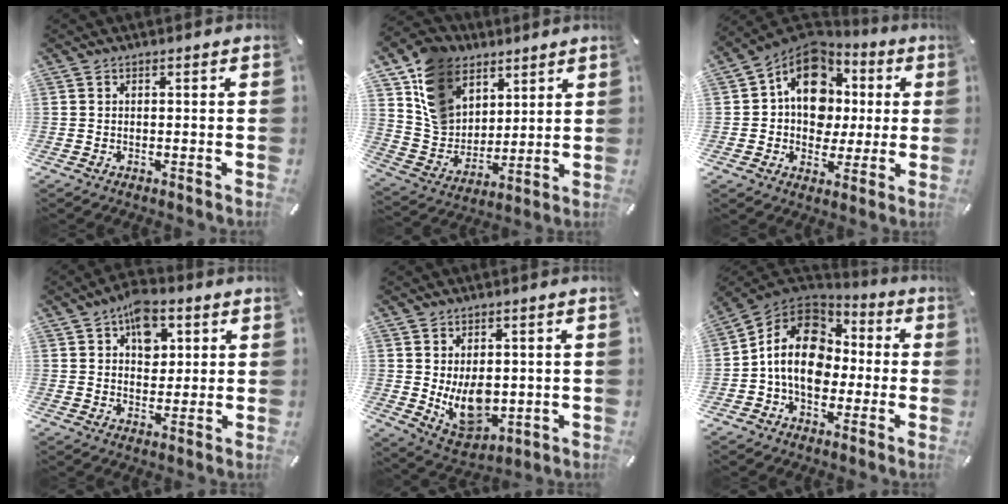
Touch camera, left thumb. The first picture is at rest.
{"total": 13.8, "force": [7.3, 10.7, 4.7], "torque": [-0.107, -0.033, 0.150]}
{"total": 14.1, "force": [3.5, 11.6, 7.2], "torque": [-0.121, -0.023, 0.069]}
{"total": 8.7, "force": [3.9, 6.2, 4.7], "torque": [-0.050, -0.013, 0.065]}
{"total": 11.0, "force": [0.3, 8.0, 7.6], "torque": [-0.108, -0.015, 0.015]}
{"total": 14.4, "force": [-0.8, 11.5, 8.5], "torque": [-0.173, 0.022, -0.012]}